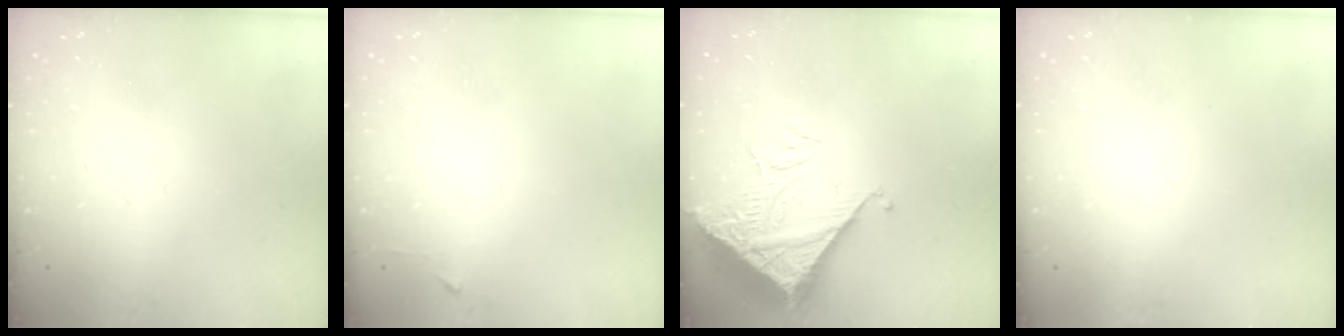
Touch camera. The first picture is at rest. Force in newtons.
{"total": 2.4, "press": 2.4, "slide": 0.3}
{"total": 8.4, "press": 8.4, "slide": 1.0}
{"total": 1.5, "press": 1.5, "slide": 0.1}